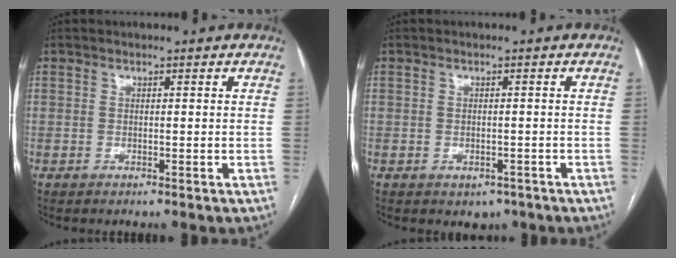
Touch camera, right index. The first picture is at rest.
{"total": 2.4, "force": [-1.4, 1.7, 1.0], "torque": [-0.006, 0.002, -0.009]}